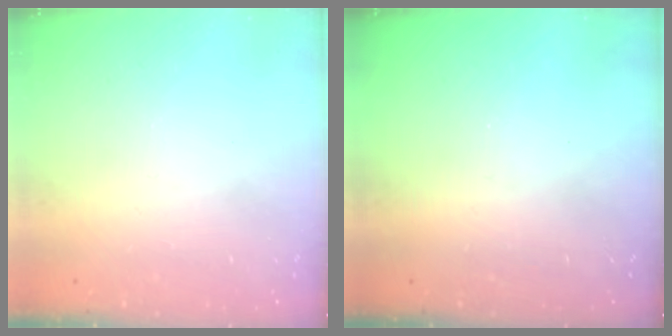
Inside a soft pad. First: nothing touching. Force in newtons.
{"total": 0.0}